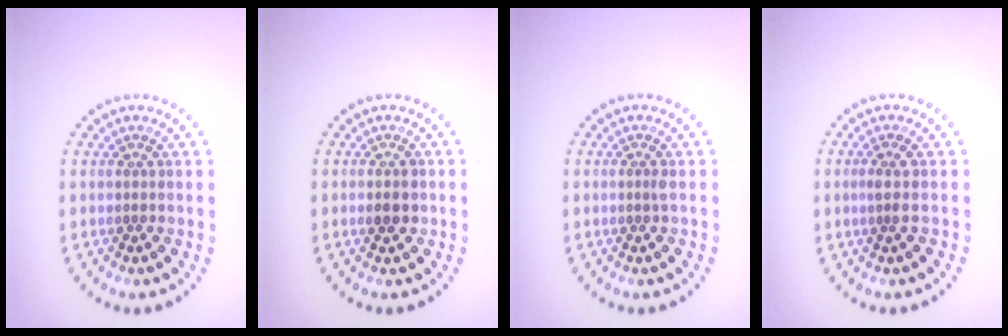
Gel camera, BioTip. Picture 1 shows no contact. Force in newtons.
{"total": 2.0, "press": 2.0, "slide": 0.2}
{"total": 0.5, "press": 0.4, "slide": 0.4}
{"total": 1.1, "press": 0.7, "slide": 0.8}